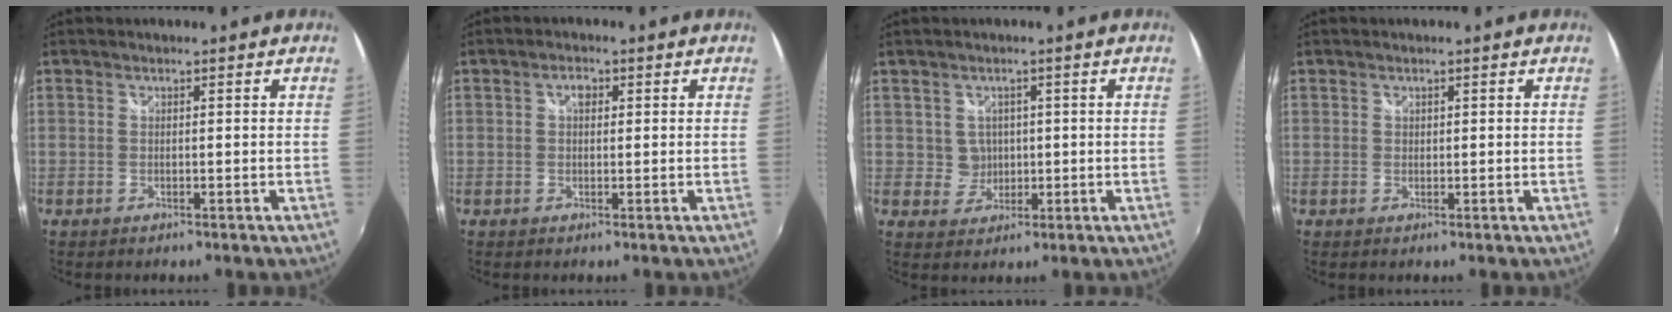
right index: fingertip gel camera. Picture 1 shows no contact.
{"total": 1.9, "force": [0.5, 1.2, 1.4], "torque": [-0.022, 0.006, 0.007]}
{"total": 3.2, "force": [0.6, 3.1, 0.1], "torque": [0.002, 0.008, 0.012]}
{"total": 0.5, "force": [0.3, 0.4, 0.0], "torque": [0.001, 0.000, 0.005]}